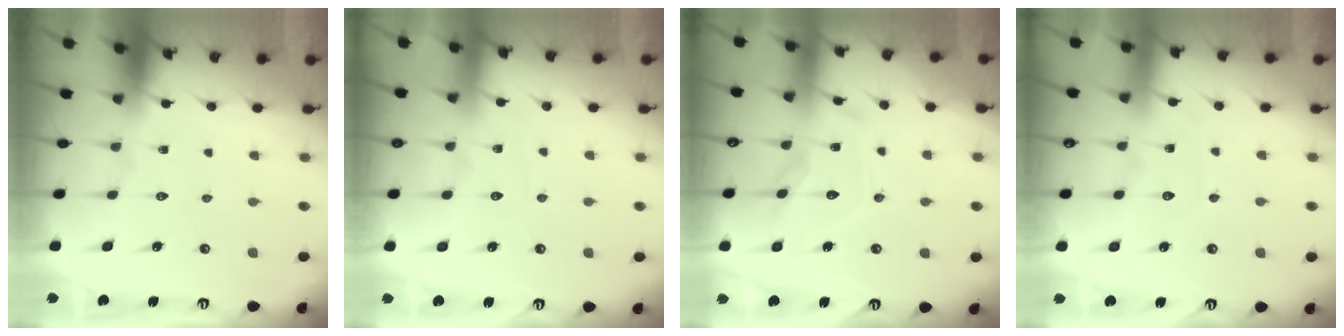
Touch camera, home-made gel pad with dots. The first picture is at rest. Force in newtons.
{"total": 3.1, "press": 3.1, "slide": 0.4}
{"total": 11.5, "press": 11.5, "slide": 1.1}
{"total": 2.9, "press": 2.9, "slide": 0.3}